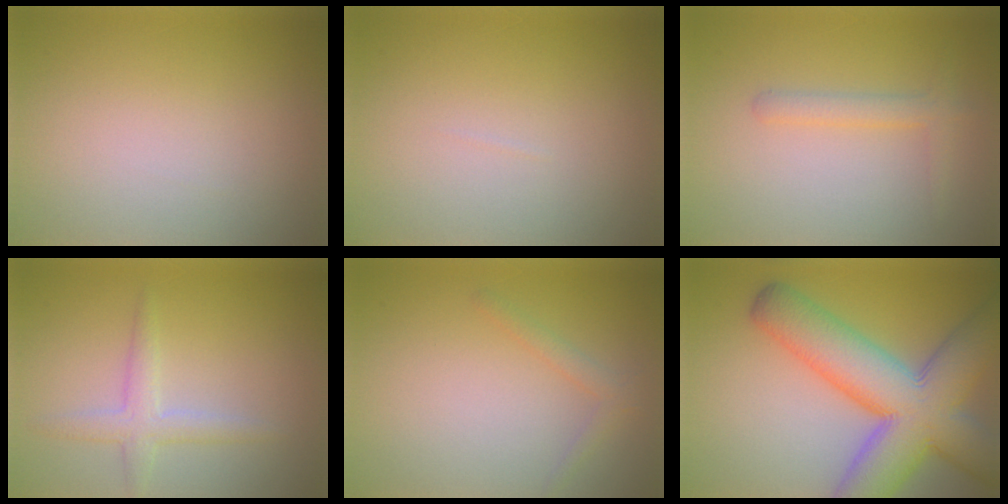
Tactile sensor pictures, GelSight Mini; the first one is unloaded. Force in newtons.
{"total": 0.0}
{"total": 1.7, "press": 1.7, "slide": 0.1}
{"total": 2.3, "press": 2.3, "slide": 0.0}
{"total": 1.3, "press": 1.3, "slide": 0.1}
{"total": 12.5, "press": 12.4, "slide": 0.5}